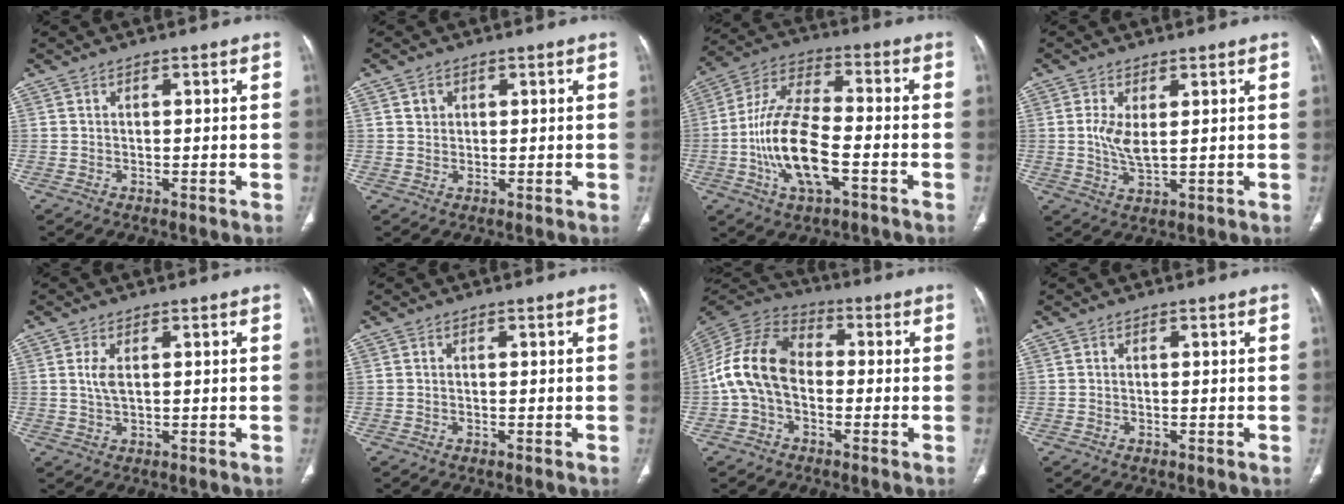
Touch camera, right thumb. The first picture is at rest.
{"total": 1.9, "force": [0.9, 1.6, 0.5], "torque": [0.000, -0.005, 0.015]}
{"total": 15.8, "force": [-4.4, 6.8, 13.5], "torque": [-0.266, 0.028, -0.081]}
{"total": 4.8, "force": [0.9, 1.9, 4.3], "torque": [-0.092, -0.017, 0.022]}
{"total": 2.9, "force": [0.7, 1.3, 2.6], "torque": [-0.058, -0.001, 0.018]}
{"total": 0.0}
{"total": 13.2, "force": [-1.5, 9.0, 9.5], "torque": [-0.181, 0.036, -0.040]}
{"total": 0.0}